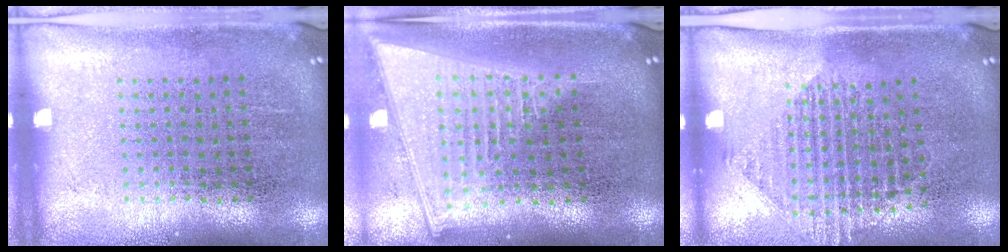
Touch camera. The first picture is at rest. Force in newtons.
{"total": 2.1, "press": 1.8, "slide": 1.1}
{"total": 1.5, "press": 1.2, "slide": 0.9}